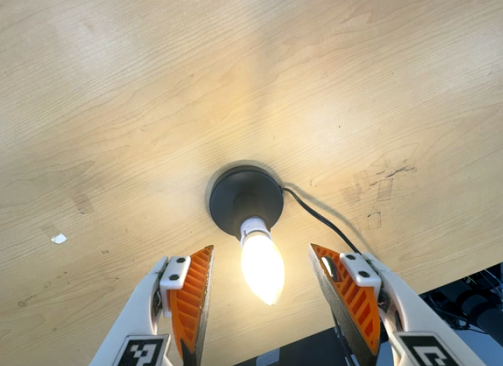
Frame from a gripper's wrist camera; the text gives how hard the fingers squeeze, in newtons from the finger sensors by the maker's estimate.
{"total": 0.0}